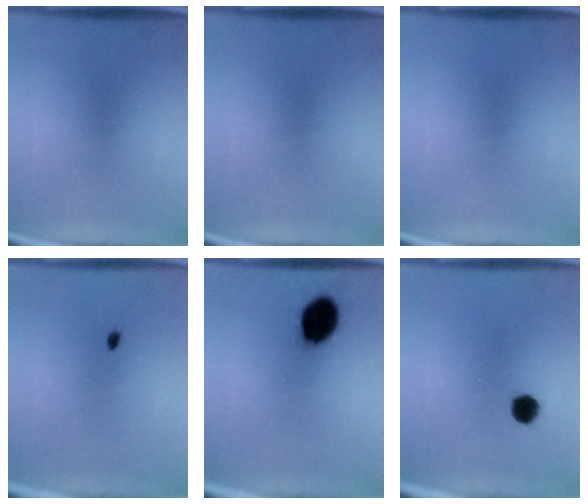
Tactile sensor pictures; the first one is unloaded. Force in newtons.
{"total": 0.0}
{"total": 0.0}
{"total": 1.4}
{"total": 11.8}
{"total": 4.0}